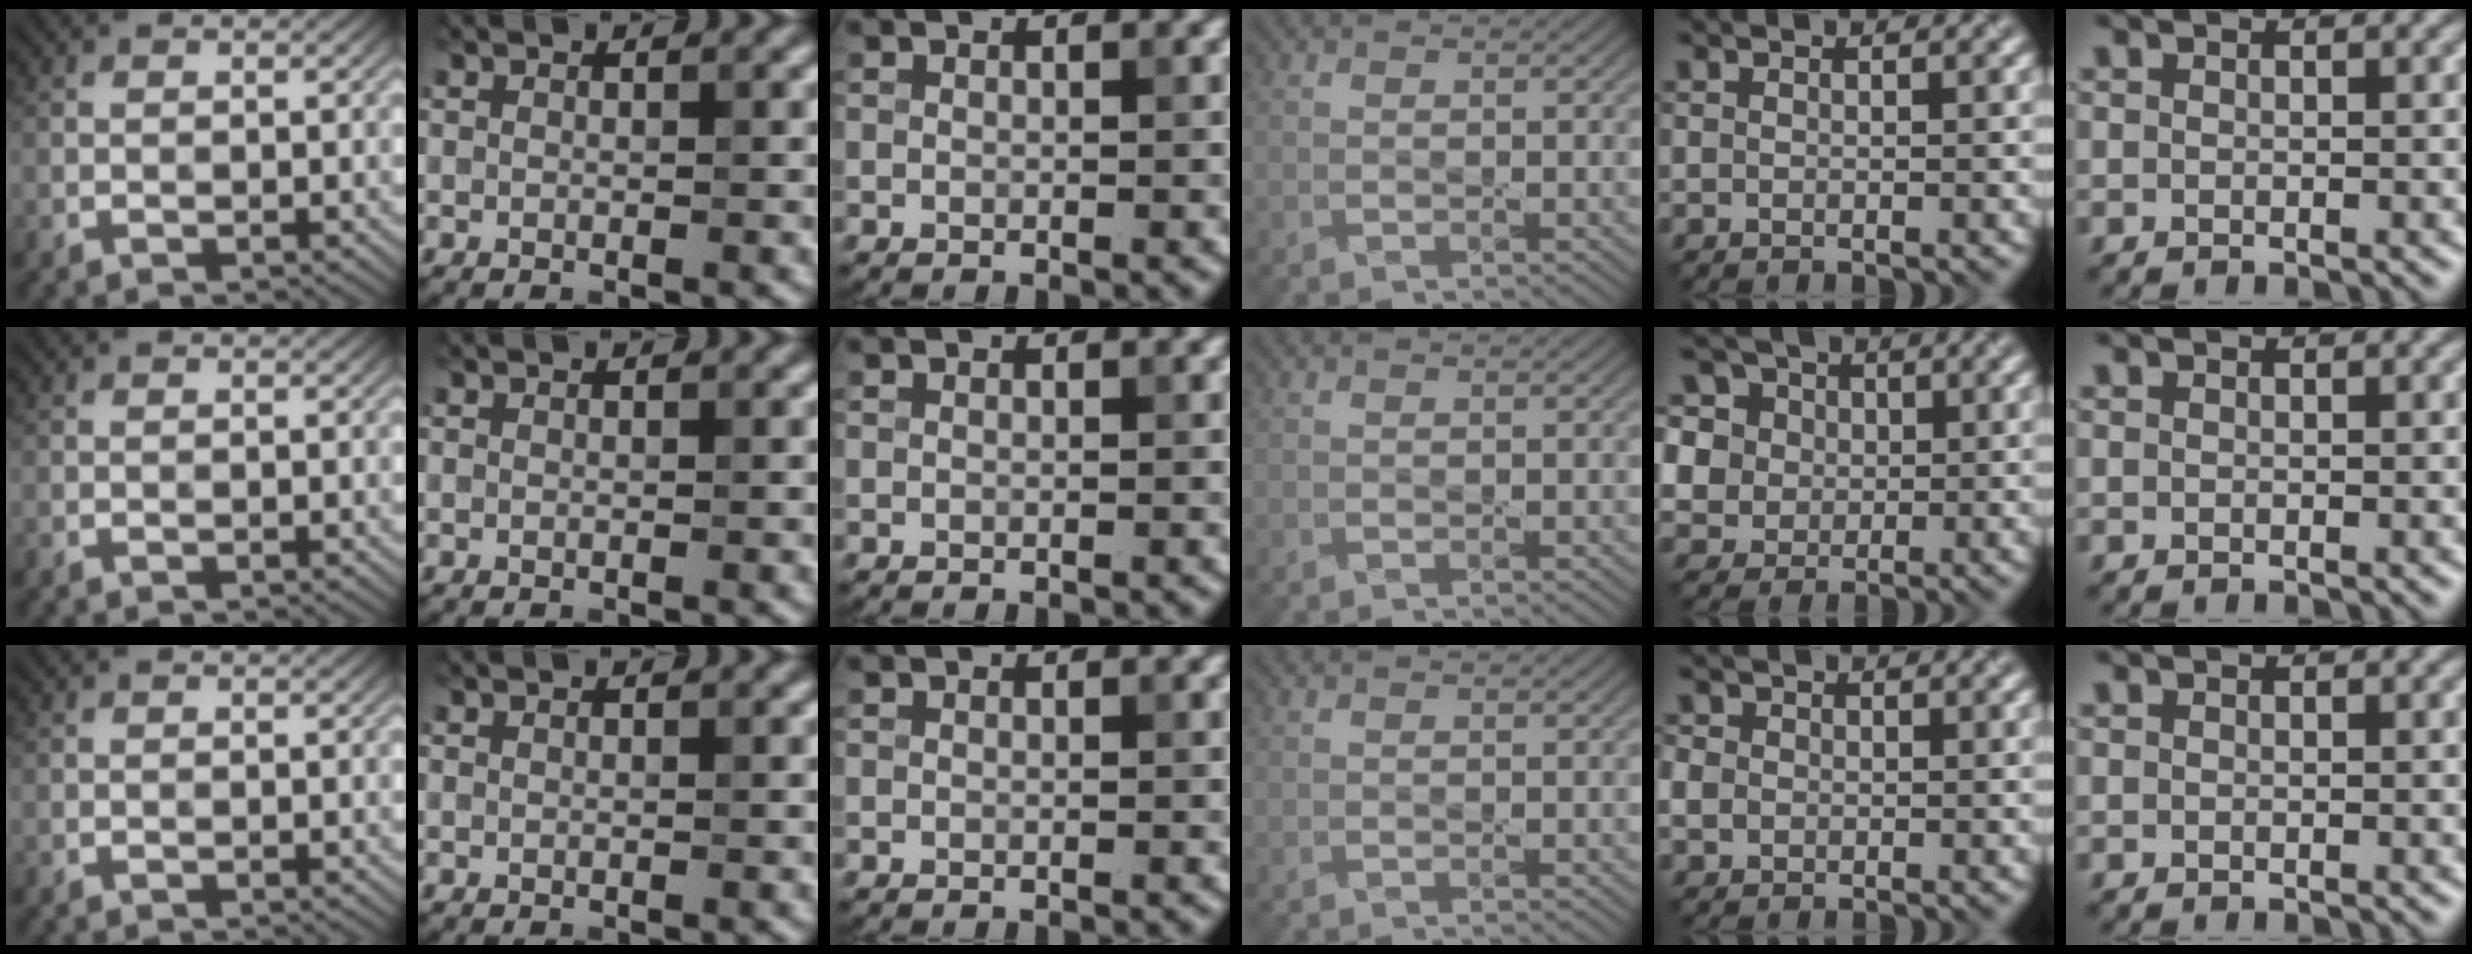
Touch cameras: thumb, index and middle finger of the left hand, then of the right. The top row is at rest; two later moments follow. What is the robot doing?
{"motion": "press", "object": "calculator"}